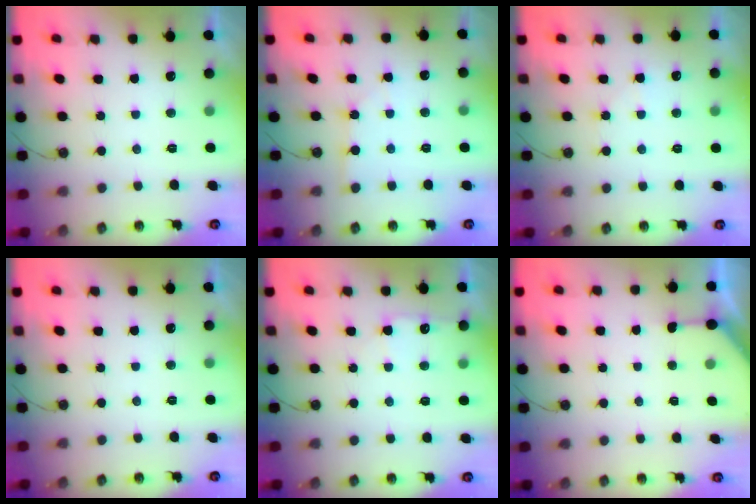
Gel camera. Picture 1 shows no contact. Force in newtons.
{"total": 2.1, "press": 2.1, "slide": 0.3}
{"total": 3.7, "press": 3.7, "slide": 0.6}
{"total": 0.0}
{"total": 7.3, "press": 7.3, "slide": 0.7}
{"total": 2.7, "press": 2.7, "slide": 0.4}